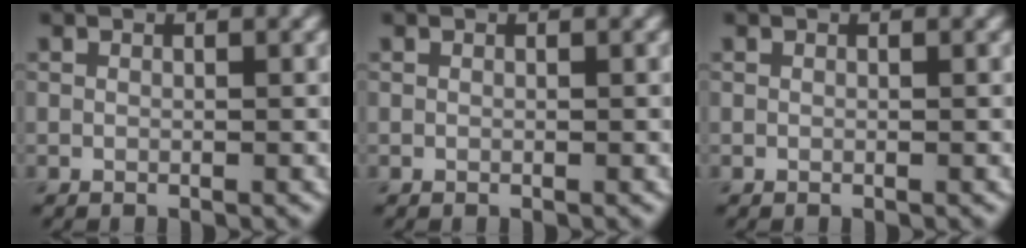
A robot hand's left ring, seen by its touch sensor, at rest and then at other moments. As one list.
[{"total": 0.0}, {"total": 0.0}]